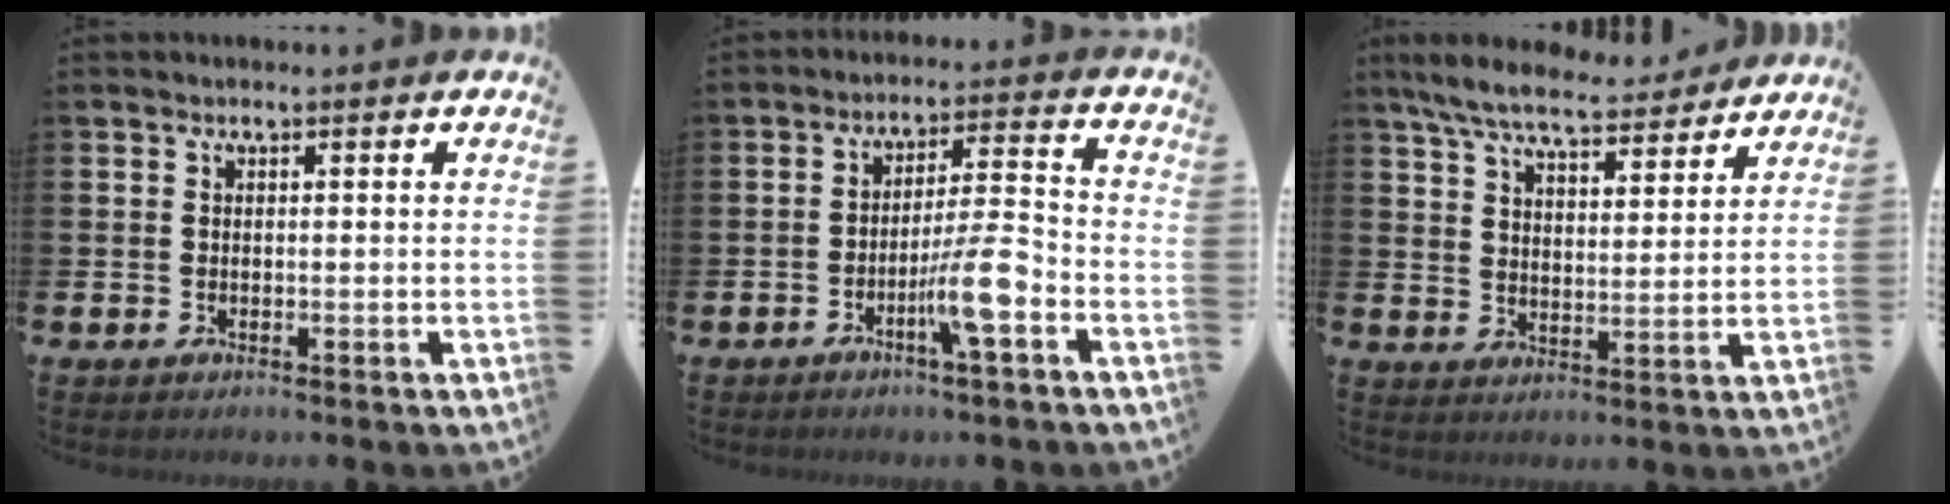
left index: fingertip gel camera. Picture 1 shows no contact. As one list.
[{"total": 7.0, "force": [-3.3, 0.6, 6.2], "torque": [-0.113, 0.003, -0.058]}, {"total": 8.0, "force": [7.3, 1.6, 2.9], "torque": [-0.078, -0.036, 0.128]}]